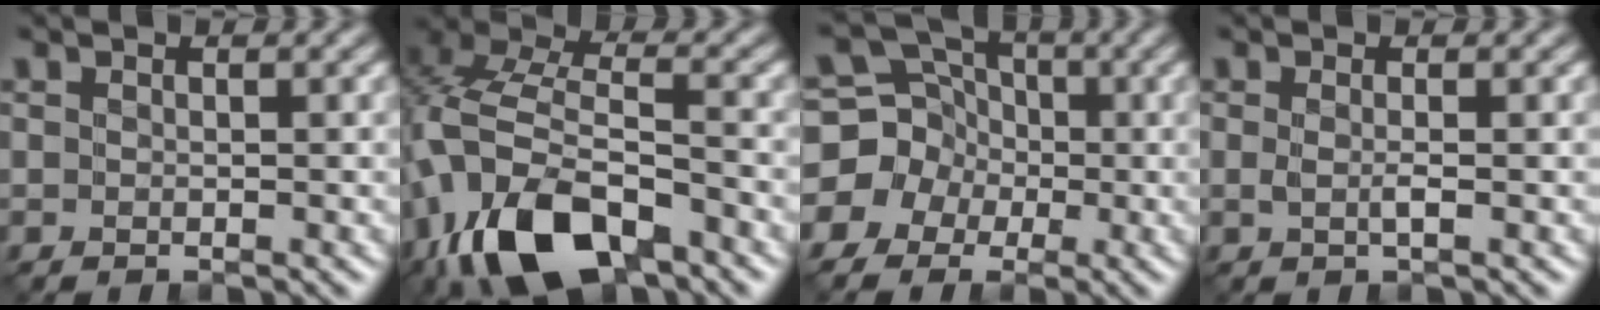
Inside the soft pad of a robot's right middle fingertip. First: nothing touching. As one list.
[{"total": 12.4, "force": [-6.8, 5.9, 8.5], "torque": [-0.170, 0.002, -0.136]}, {"total": 7.0, "force": [-1.4, 6.7, 1.8], "torque": [-0.033, 0.023, -0.057]}, {"total": 1.0, "force": [-0.1, 0.2, 1.0], "torque": [-0.025, -0.004, -0.003]}]